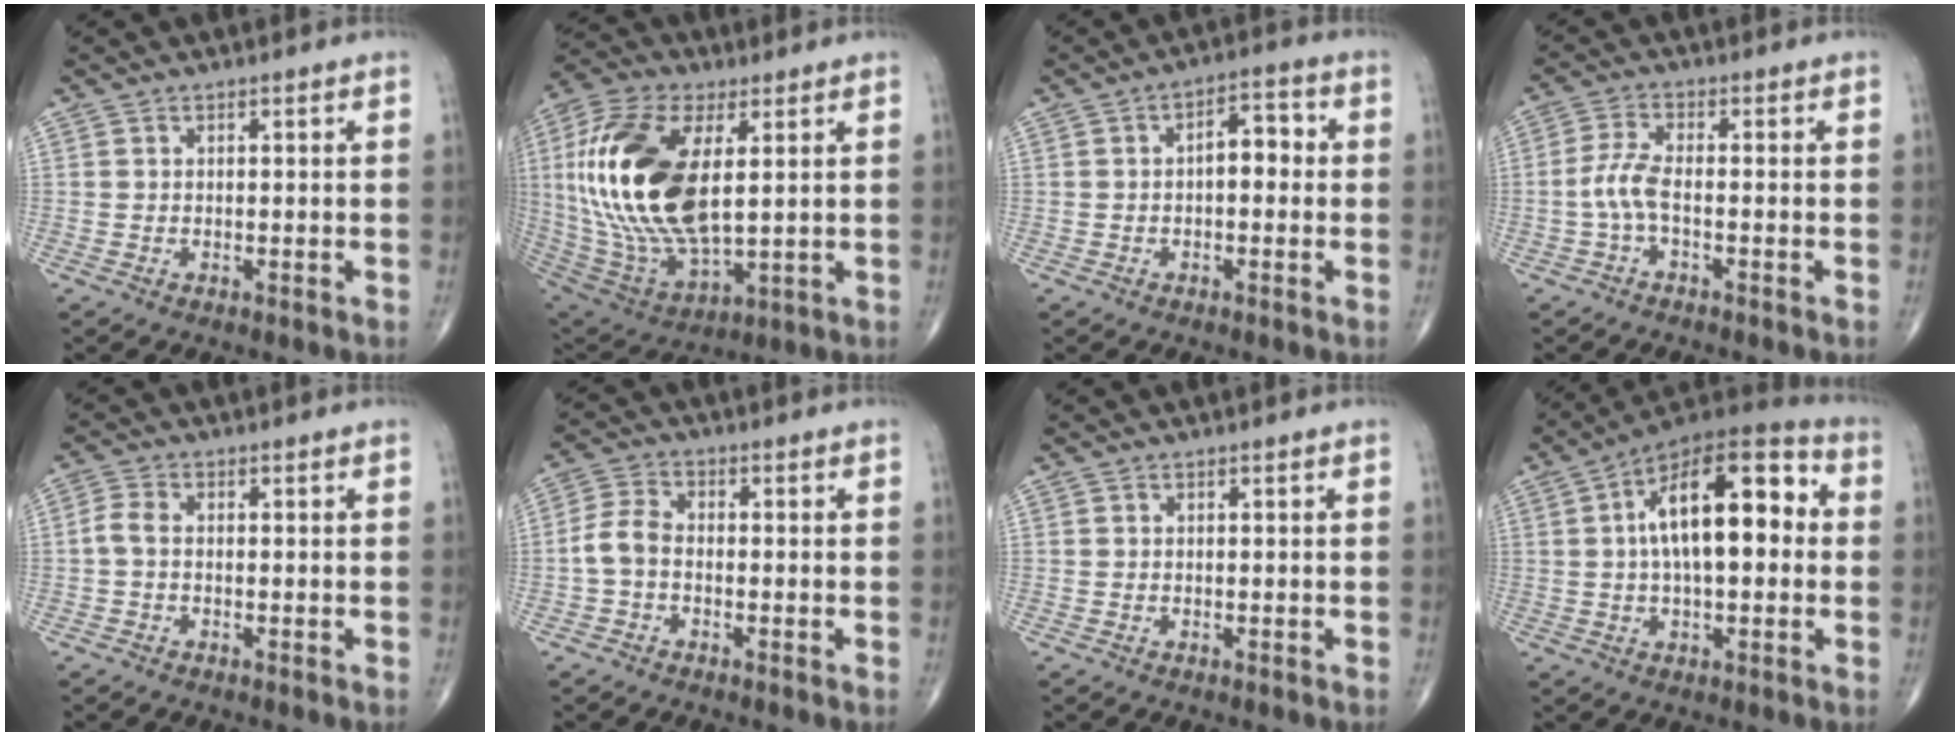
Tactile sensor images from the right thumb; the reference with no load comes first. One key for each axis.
{"total": 25.2, "fx": 4.1, "fy": 12.3, "fz": 21.6, "tx": -0.450, "ty": -0.020, "tz": 0.078}
{"total": 5.7, "fx": 0.0, "fy": 3.0, "fz": 4.8, "tx": -0.056, "ty": 0.022, "tz": -0.009}
{"total": 4.3, "fx": -1.3, "fy": 1.3, "fz": 3.9, "tx": -0.095, "ty": 0.011, "tz": -0.032}
{"total": 2.6, "fx": -0.4, "fy": 1.5, "fz": 2.0, "tx": -0.045, "ty": 0.005, "tz": -0.016}
{"total": 4.7, "fx": -1.2, "fy": 3.0, "fz": 3.4, "tx": -0.071, "ty": 0.017, "tz": -0.033}
{"total": 0.0}
{"total": 19.3, "fx": 2.6, "fy": 8.8, "fz": 17.0, "tx": -0.253, "ty": 0.033, "tz": 0.030}